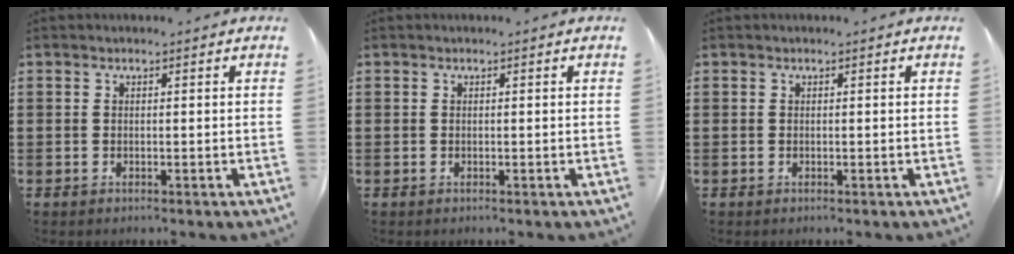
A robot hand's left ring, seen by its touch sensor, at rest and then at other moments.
{"total": 0.0}
{"total": 0.0}